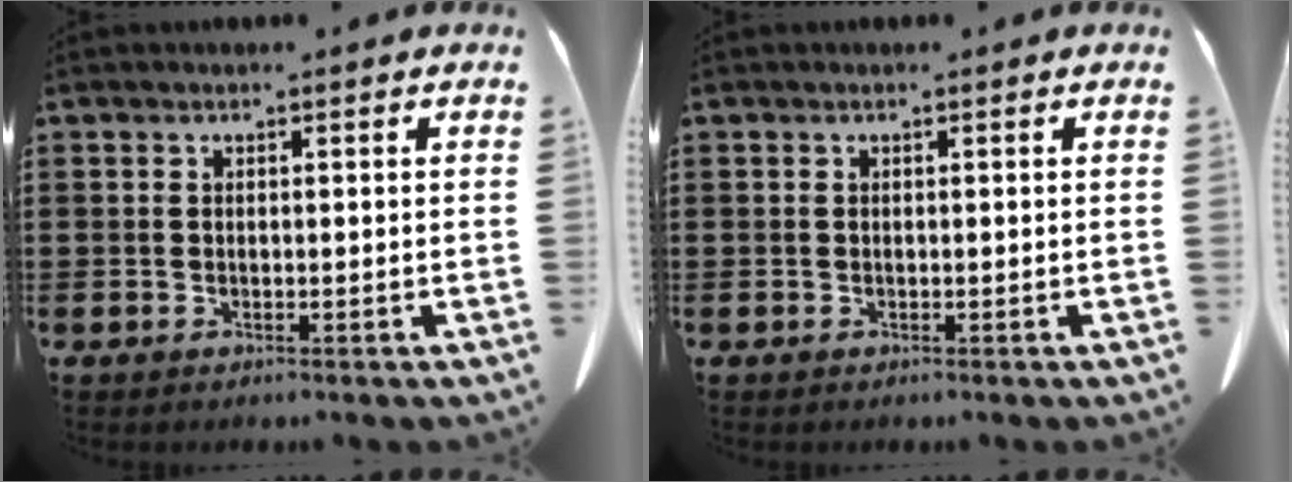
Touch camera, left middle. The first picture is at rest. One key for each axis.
{"total": 0.0}